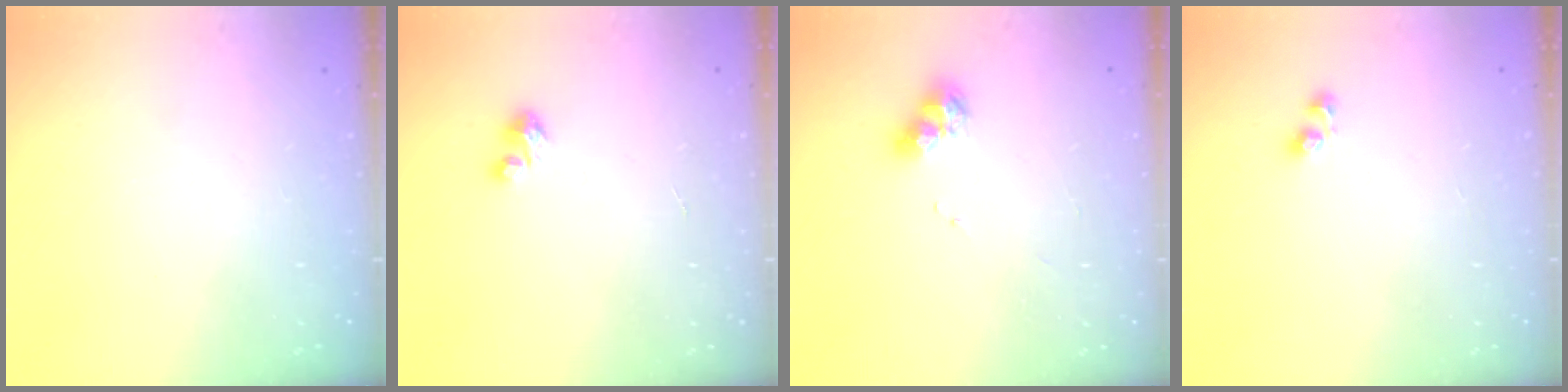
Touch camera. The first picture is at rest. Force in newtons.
{"total": 3.1, "press": 3.1, "slide": 0.1}
{"total": 9.7, "press": 9.6, "slide": 1.1}
{"total": 3.3, "press": 3.3, "slide": 0.4}